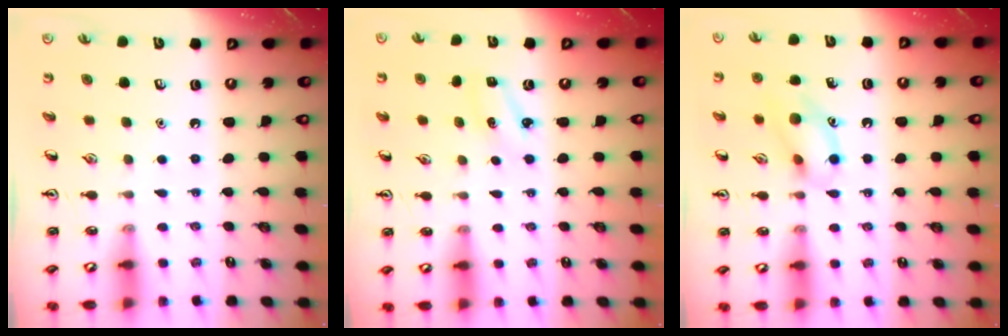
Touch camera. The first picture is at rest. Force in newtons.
{"total": 2.6, "press": 2.4, "slide": 0.8}
{"total": 11.8, "press": 11.7, "slide": 0.8}